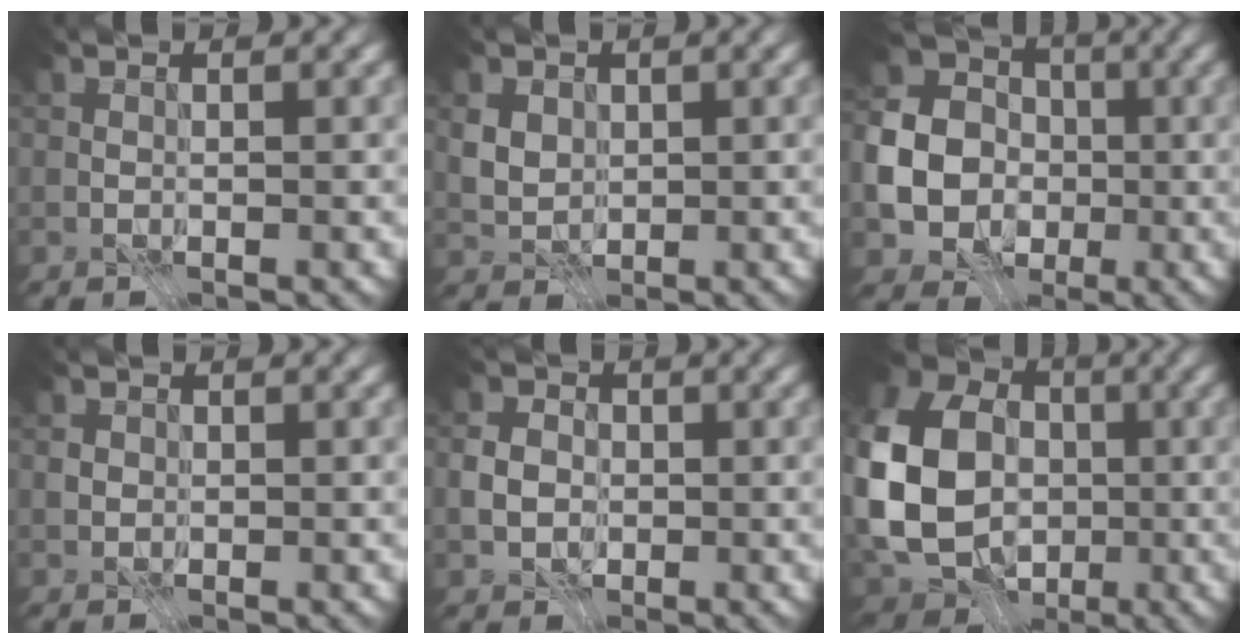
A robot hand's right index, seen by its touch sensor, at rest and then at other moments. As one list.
[{"total": 3.0, "force": [0.6, 2.5, 1.6], "torque": [-0.039, 0.002, 0.018]}, {"total": 9.0, "force": [-1.9, 7.9, 3.8], "torque": [-0.088, -0.013, -0.056]}, {"total": 0.8, "force": [-0.2, 0.8, 0.1], "torque": [-0.001, -0.002, -0.006]}, {"total": 2.6, "force": [-0.8, 2.2, 1.2], "torque": [-0.020, 0.001, -0.019]}, {"total": 14.9, "force": [-1.7, 11.9, 8.8], "torque": [-0.216, 0.001, -0.029]}]